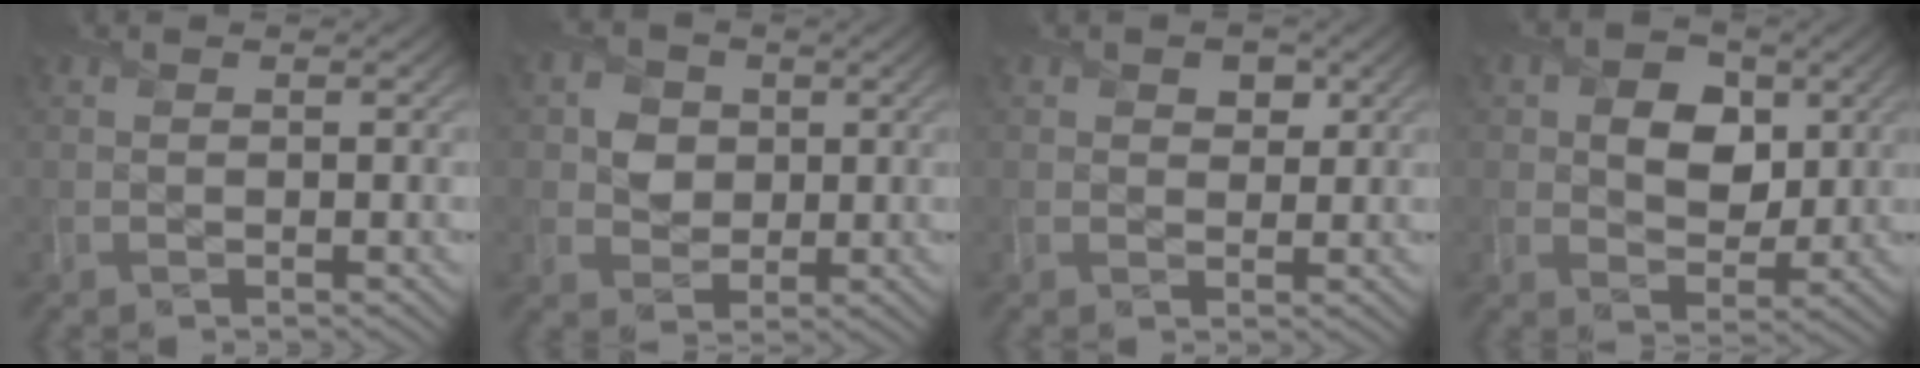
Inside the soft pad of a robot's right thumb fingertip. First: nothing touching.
{"total": 4.2, "force": [0.6, 3.8, 1.7], "torque": [-0.039, -0.001, 0.000]}
{"total": 2.1, "force": [1.1, 1.5, 0.9], "torque": [-0.011, -0.006, 0.019]}
{"total": 6.7, "force": [1.8, 4.9, 4.2], "torque": [-0.083, 0.000, 0.026]}